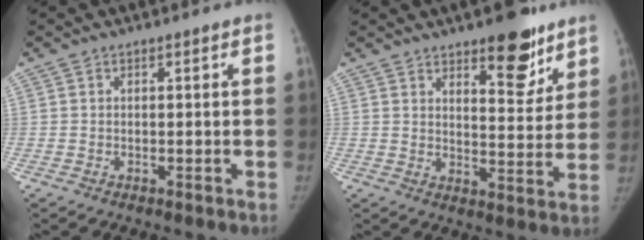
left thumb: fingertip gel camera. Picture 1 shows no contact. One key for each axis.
{"total": 11.8, "fx": 7.9, "fy": 4.6, "fz": 7.5, "tx": -0.061, "ty": -0.051, "tz": 0.112}